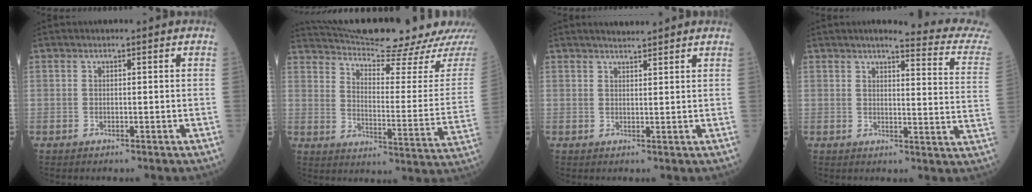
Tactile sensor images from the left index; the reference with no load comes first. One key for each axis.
{"total": 22.6, "fx": 21.0, "fy": 0.4, "fz": 8.3, "tx": -0.125, "ty": -0.068, "tz": 0.287}
{"total": 2.6, "fx": 2.5, "fy": 0.1, "fz": 0.7, "tx": -0.012, "ty": 0.013, "tz": 0.041}
{"total": 12.7, "fx": 12.0, "fy": -0.2, "fz": 4.1, "tx": -0.035, "ty": -0.068, "tz": 0.113}